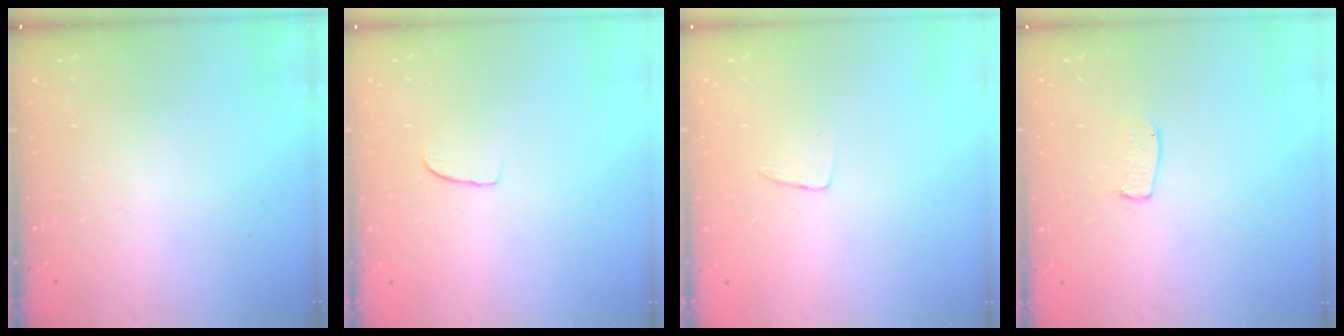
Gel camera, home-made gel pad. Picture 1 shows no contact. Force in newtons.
{"total": 4.2, "press": 4.2, "slide": 0.4}
{"total": 2.9, "press": 2.9, "slide": 0.1}
{"total": 4.5, "press": 4.5, "slide": 0.2}